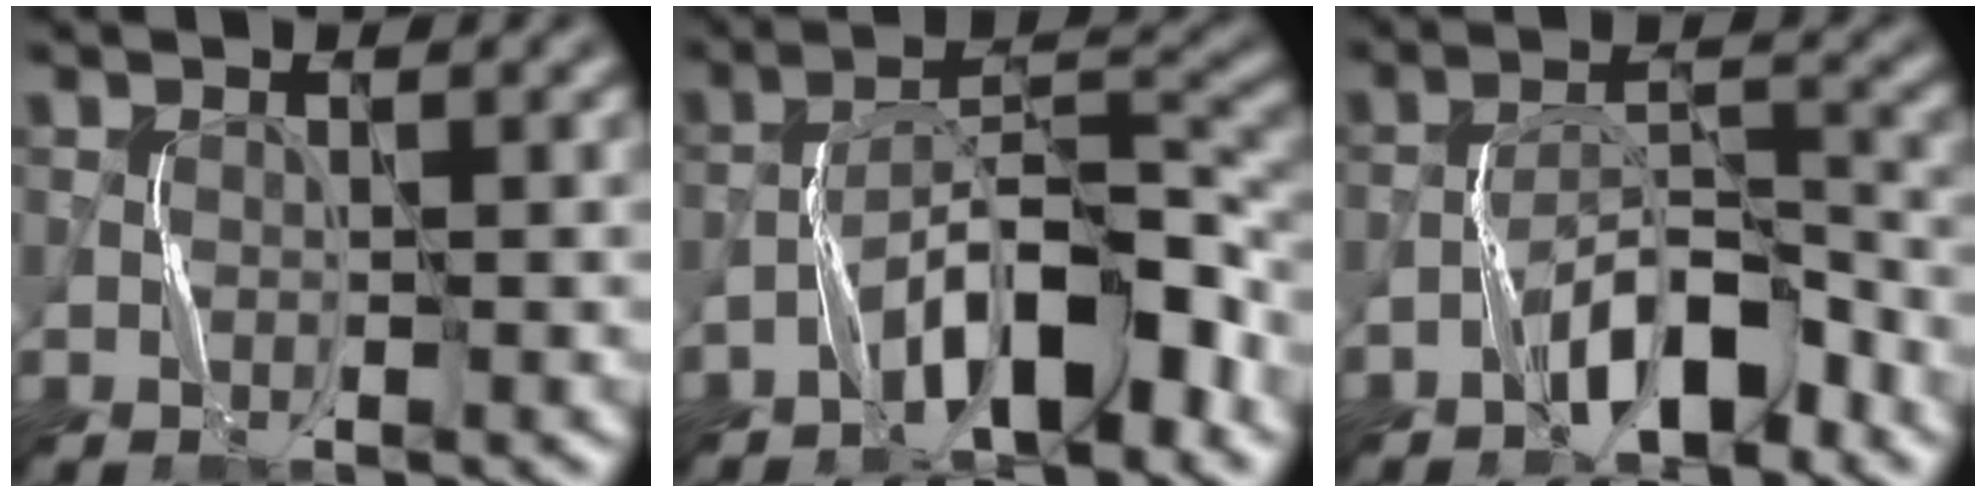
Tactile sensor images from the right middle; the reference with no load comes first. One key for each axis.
{"total": 7.5, "fx": -4.4, "fy": 2.2, "fz": 5.6, "tx": -0.088, "ty": 0.023, "tz": -0.077}
{"total": 5.1, "fx": -3.3, "fy": 1.8, "fz": 3.4, "tx": -0.050, "ty": 0.019, "tz": -0.059}